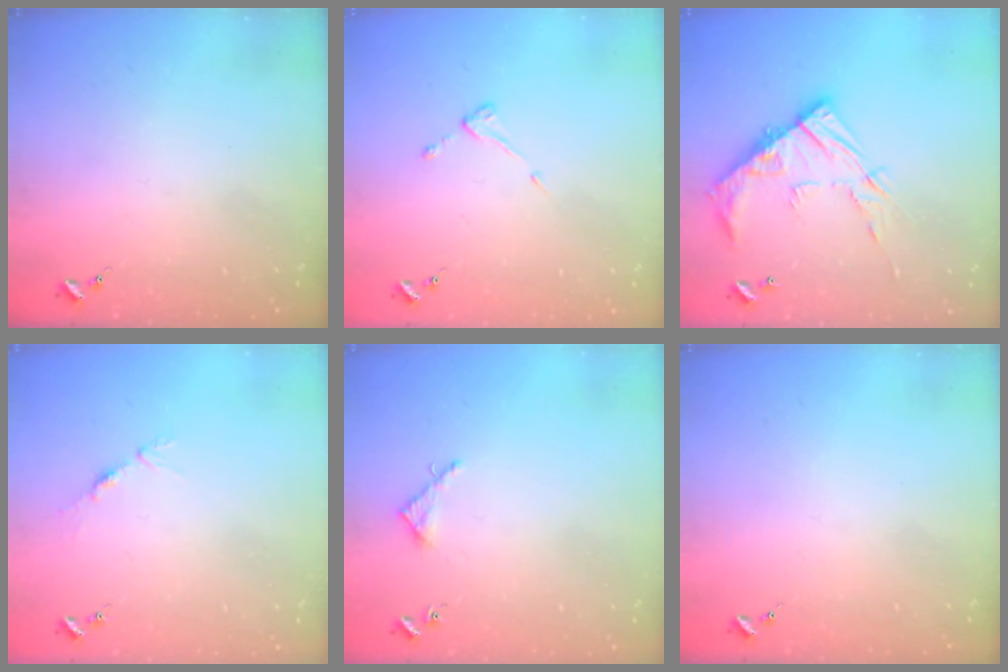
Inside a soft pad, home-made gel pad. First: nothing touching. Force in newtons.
{"total": 3.8, "press": 3.8, "slide": 0.3}
{"total": 15.0, "press": 15.0, "slide": 1.0}
{"total": 4.0, "press": 3.9, "slide": 0.5}
{"total": 3.3, "press": 3.3, "slide": 0.3}
{"total": 0.0}